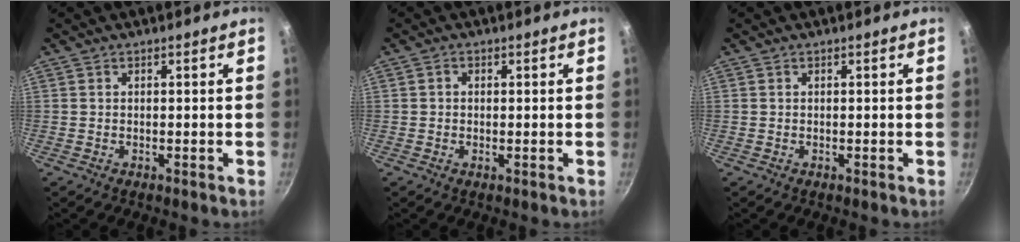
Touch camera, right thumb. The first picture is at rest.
{"total": 1.0, "force": [0.1, 0.8, 0.6], "torque": [-0.013, 0.004, -0.002]}
{"total": 0.0}